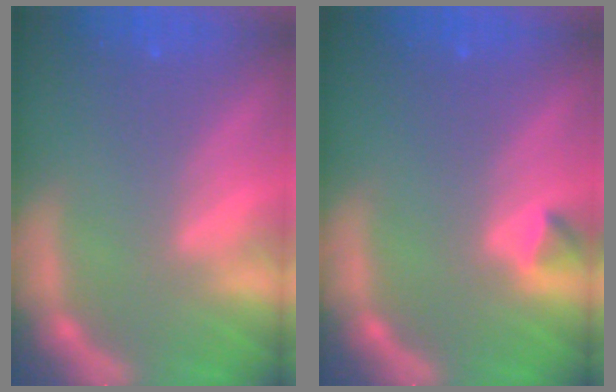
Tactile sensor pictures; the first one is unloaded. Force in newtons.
{"total": 0.9}